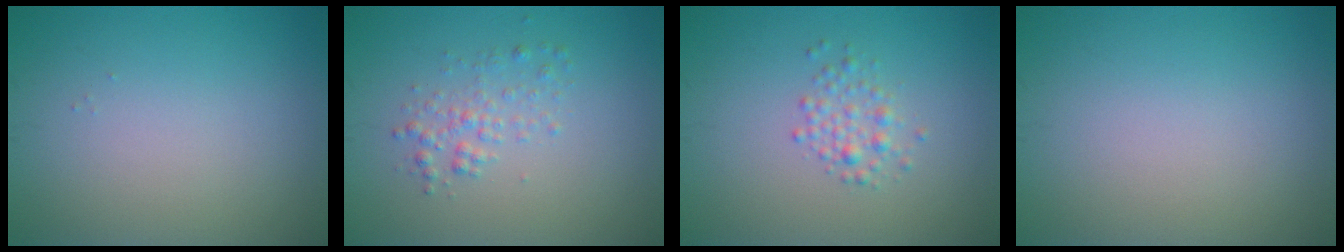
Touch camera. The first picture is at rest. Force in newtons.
{"total": 1.8, "press": 1.8, "slide": 0.0}
{"total": 1.7, "press": 1.7, "slide": 0.0}
{"total": 0.0}